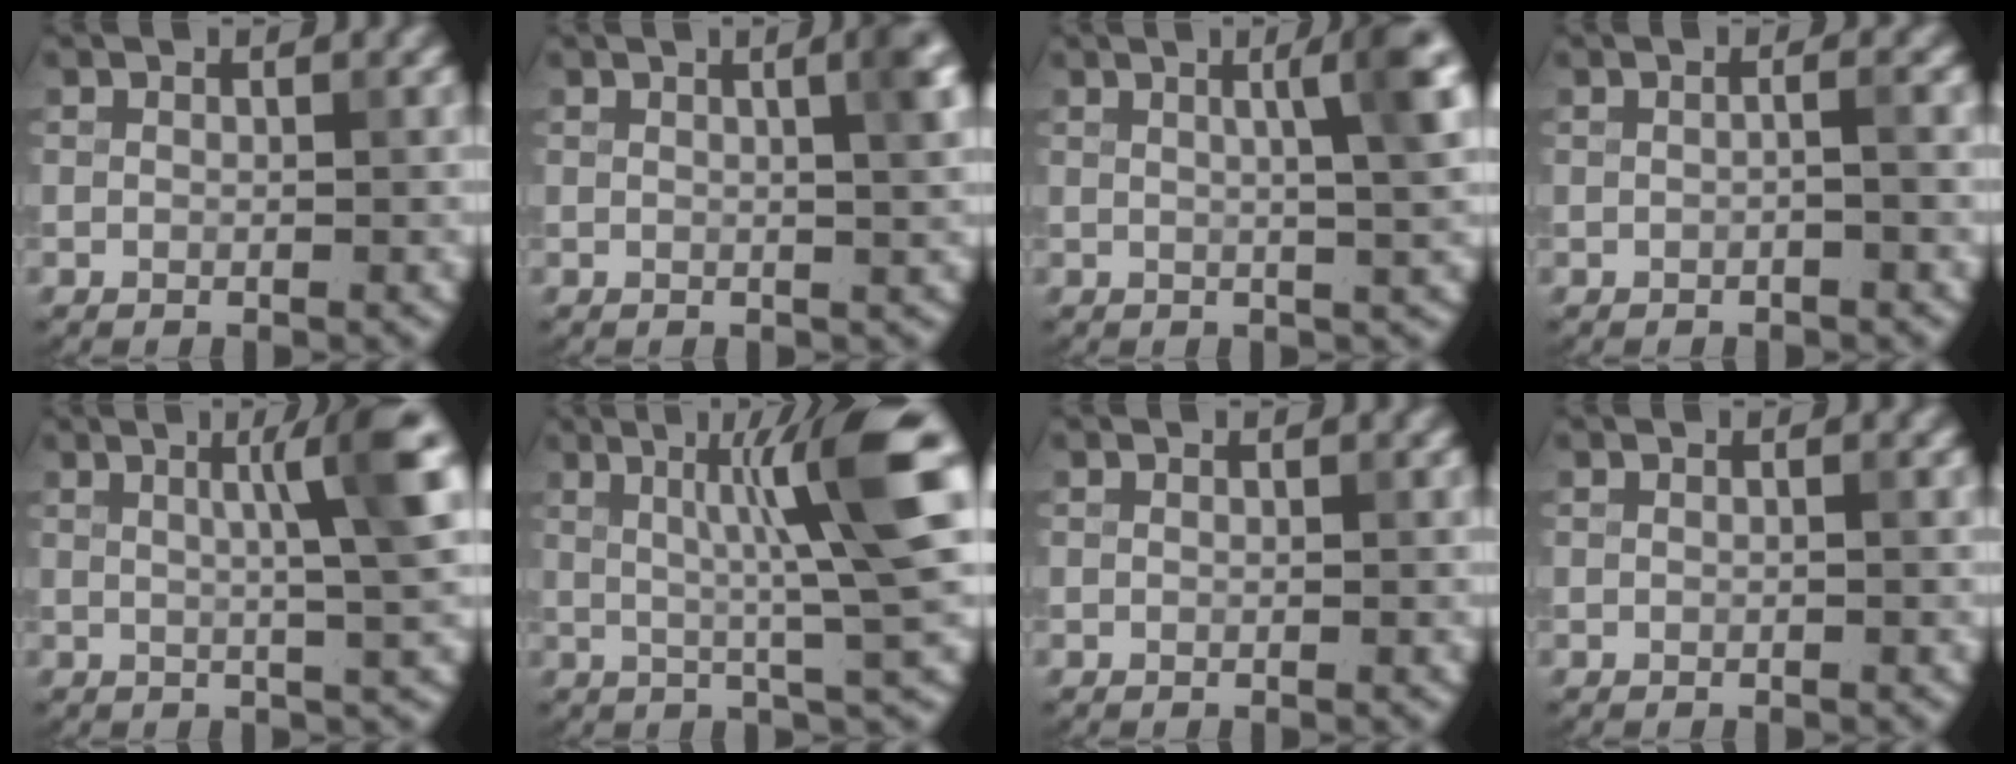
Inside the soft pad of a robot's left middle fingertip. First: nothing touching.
{"total": 3.1, "force": [1.0, 0.6, 2.9], "torque": [-0.036, 0.009, 0.015]}
{"total": 4.9, "force": [1.4, 0.7, 4.7], "torque": [-0.059, 0.014, 0.020]}
{"total": 0.7, "force": [-0.3, -0.2, 0.7], "torque": [-0.013, 0.000, -0.001]}
{"total": 6.3, "force": [1.7, 0.8, 6.0], "torque": [-0.075, 0.017, 0.026]}
{"total": 9.0, "force": [2.0, 0.8, 8.8], "torque": [-0.123, 0.013, 0.034]}
{"total": 0.0}
{"total": 0.0}